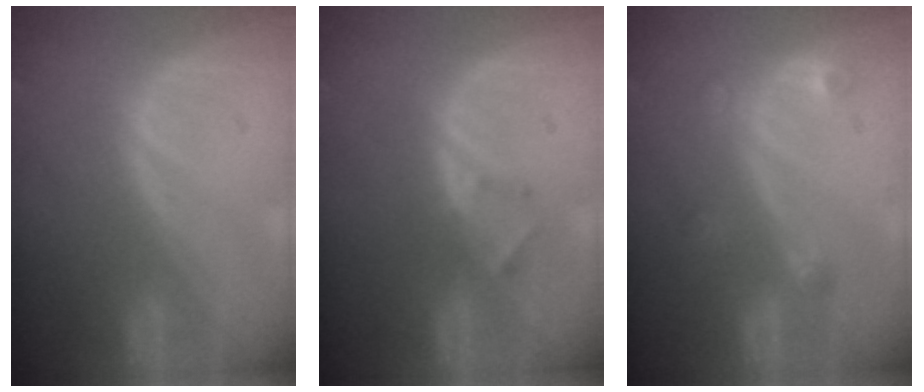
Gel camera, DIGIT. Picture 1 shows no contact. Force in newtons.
{"total": 1.9, "press": 1.7, "slide": 0.9}
{"total": 2.9, "press": 2.8, "slide": 0.8}